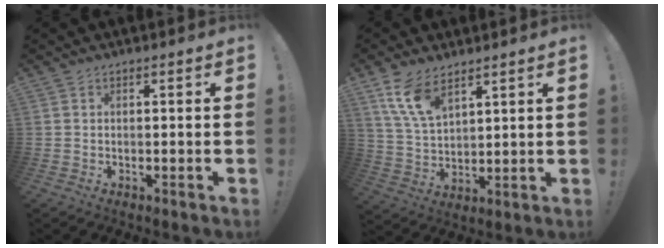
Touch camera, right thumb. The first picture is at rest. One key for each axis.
{"total": 11.3, "fx": 7.4, "fy": 5.7, "fz": 6.4, "tx": -0.132, "ty": -0.026, "tz": 0.148}